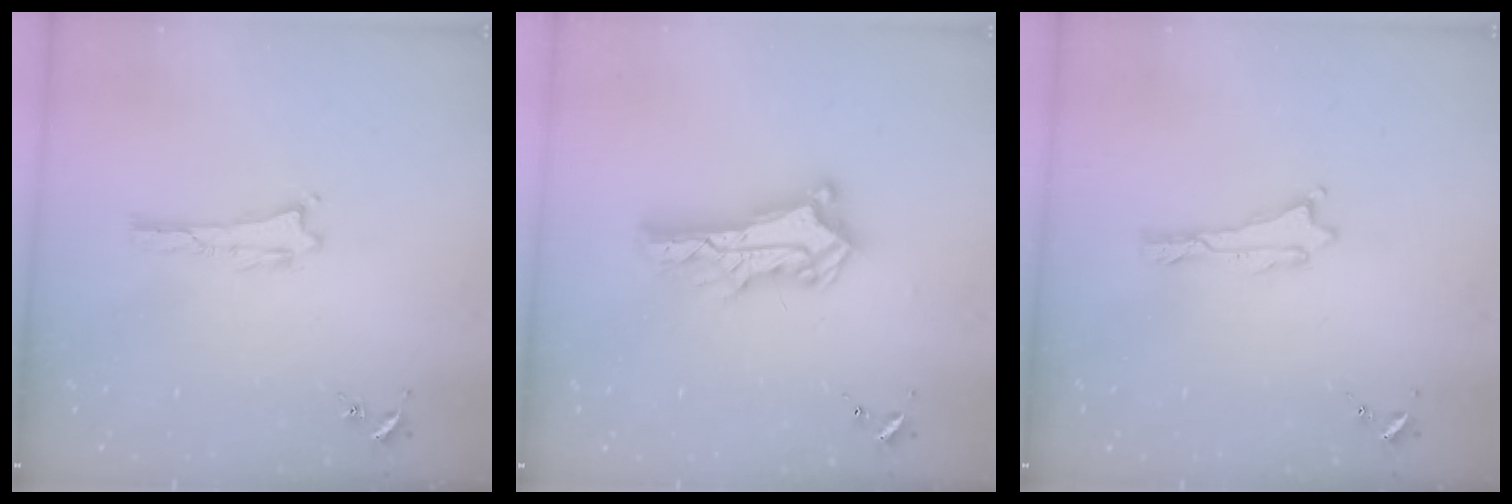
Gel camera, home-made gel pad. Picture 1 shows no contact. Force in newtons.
{"total": 8.8, "press": 8.8, "slide": 0.7}
{"total": 0.0}